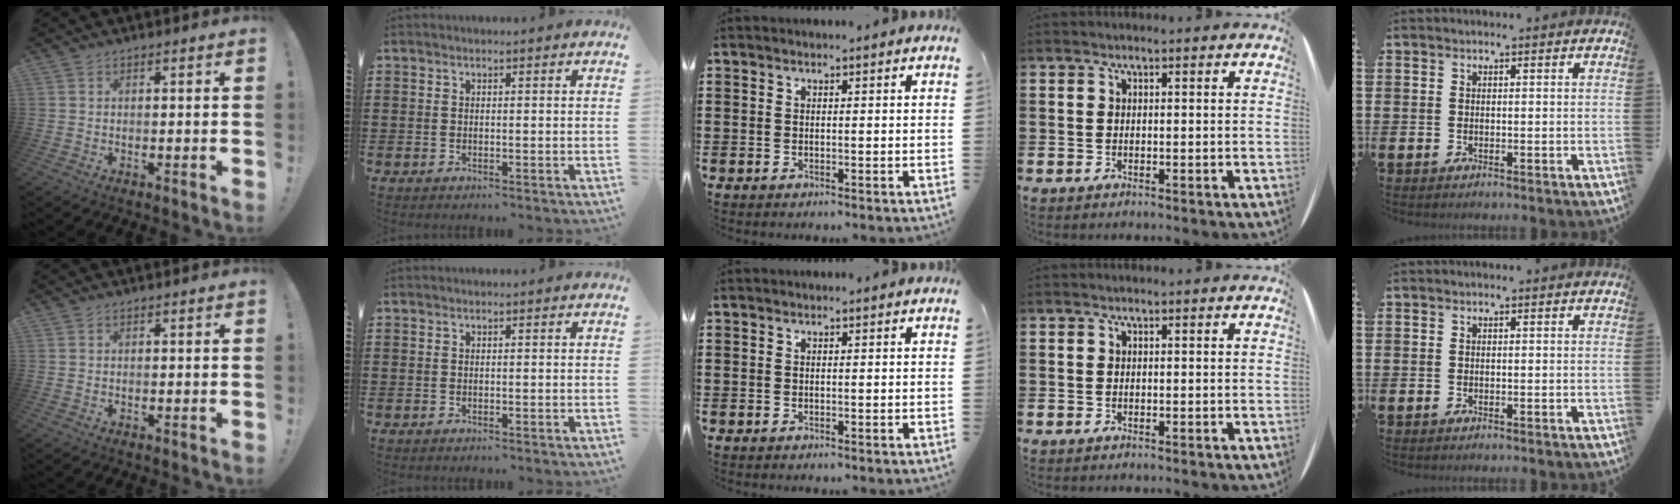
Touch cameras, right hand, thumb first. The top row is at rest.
{}